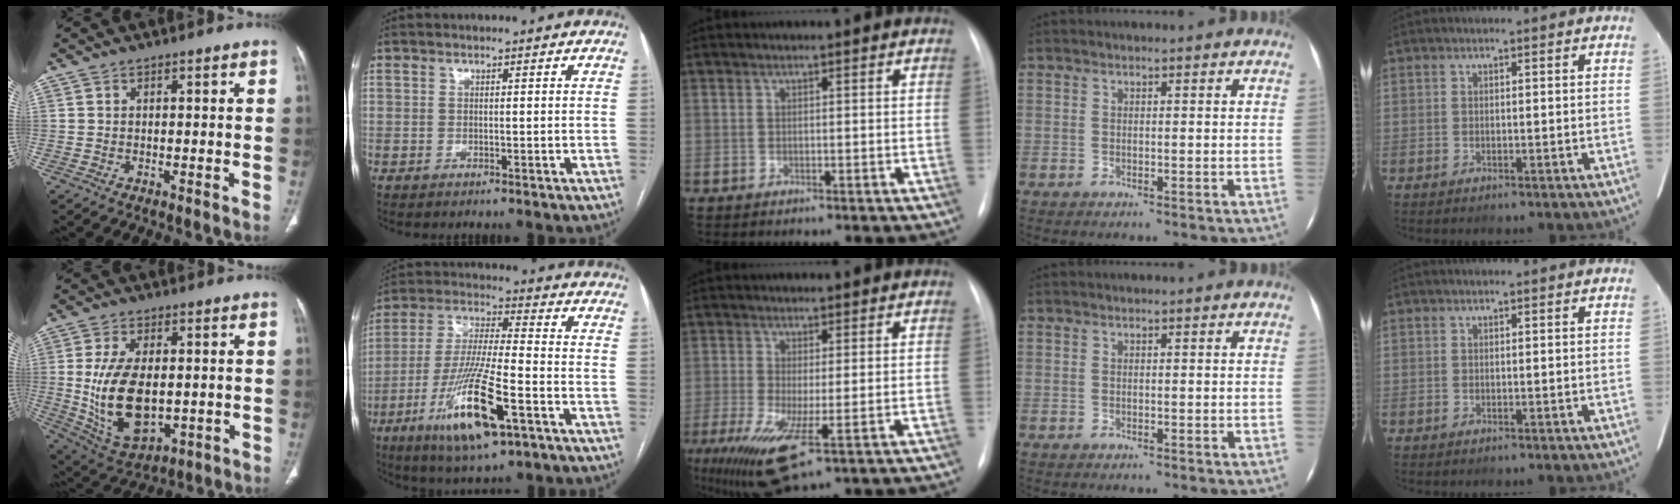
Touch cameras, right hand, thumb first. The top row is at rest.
{"thumb": {"total": 15.6, "force": [-0.6, 8.7, 13.0], "torque": [-0.237, -0.010, 0.012]}, "index": {"total": 16.1, "force": [-7.4, 2.2, 14.1], "torque": [-0.279, -0.024, -0.129]}, "middle": {"total": 8.4, "force": [-2.6, 1.5, 7.8], "torque": [-0.148, -0.028, -0.039]}}